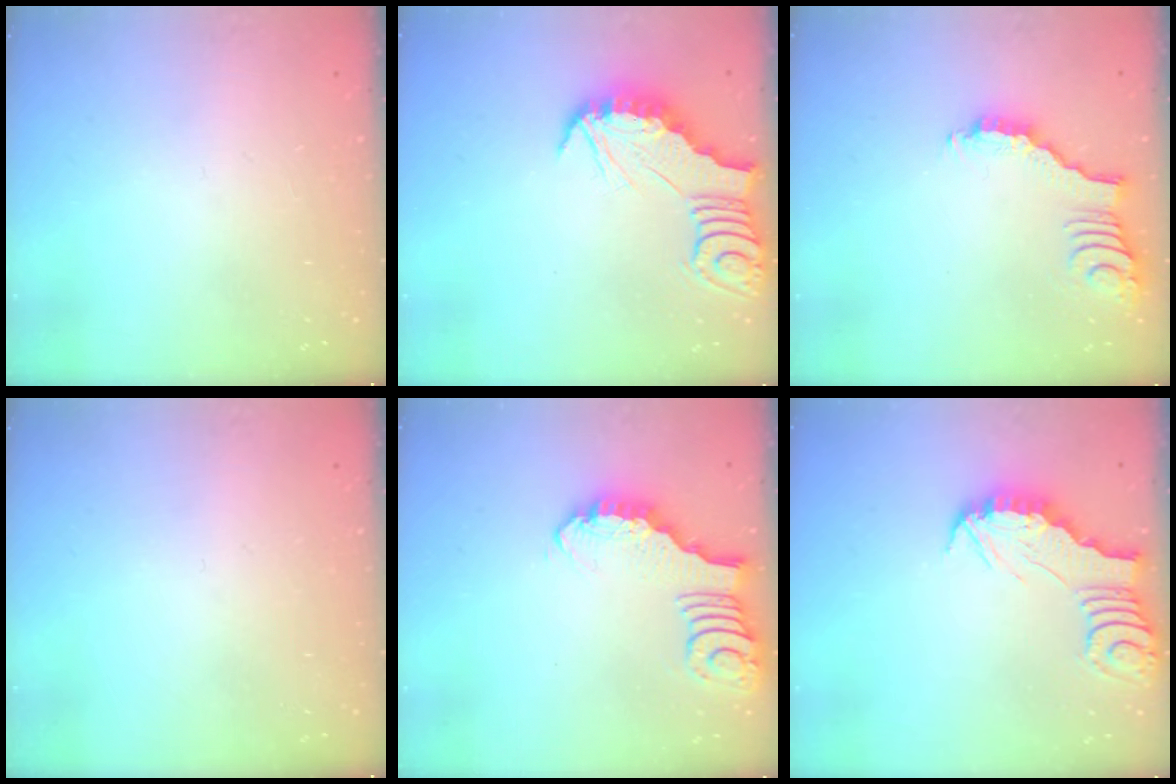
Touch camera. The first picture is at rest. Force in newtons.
{"total": 2.7, "press": 2.7, "slide": 0.3}
{"total": 3.5, "press": 3.5, "slide": 0.4}
{"total": 0.0}
{"total": 2.7, "press": 2.7, "slide": 0.2}
{"total": 2.9, "press": 2.9, "slide": 0.3}